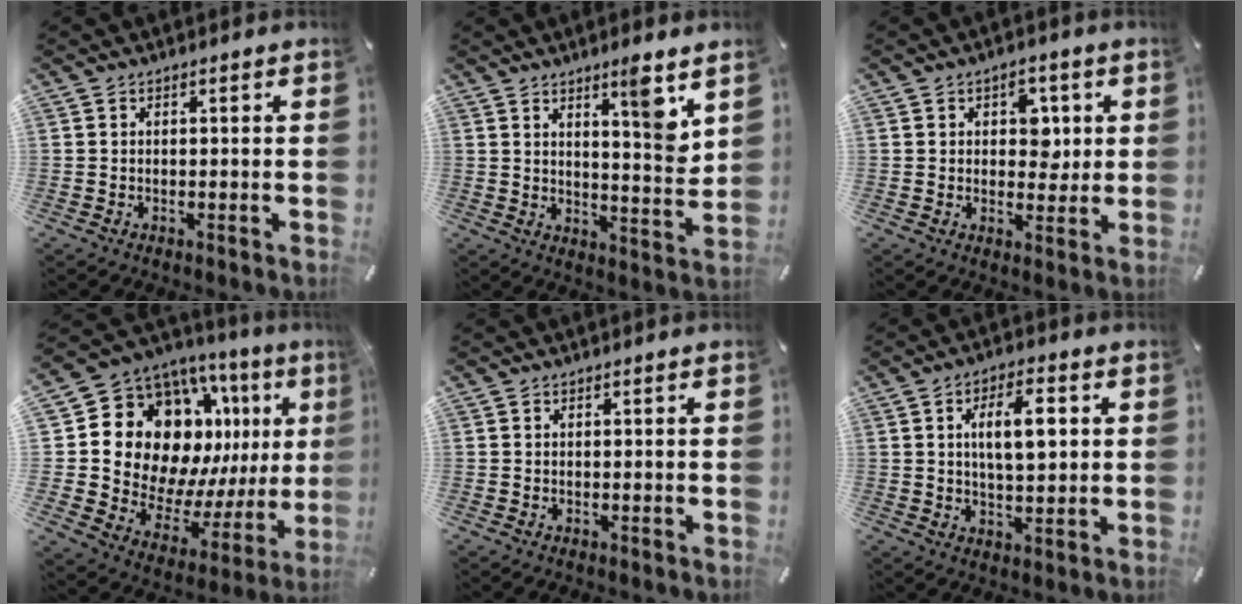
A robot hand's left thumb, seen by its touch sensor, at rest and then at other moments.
{"total": 9.0, "force": [5.5, 1.2, 6.9], "torque": [-0.090, -0.047, 0.083]}
{"total": 6.0, "force": [1.4, 4.6, 3.6], "torque": [-0.033, -0.006, 0.015]}
{"total": 19.6, "force": [7.1, 14.6, 11.0], "torque": [-0.180, -0.076, 0.161]}
{"total": 0.0}
{"total": 9.6, "force": [2.1, 4.5, 8.2], "torque": [-0.138, -0.002, 0.028]}